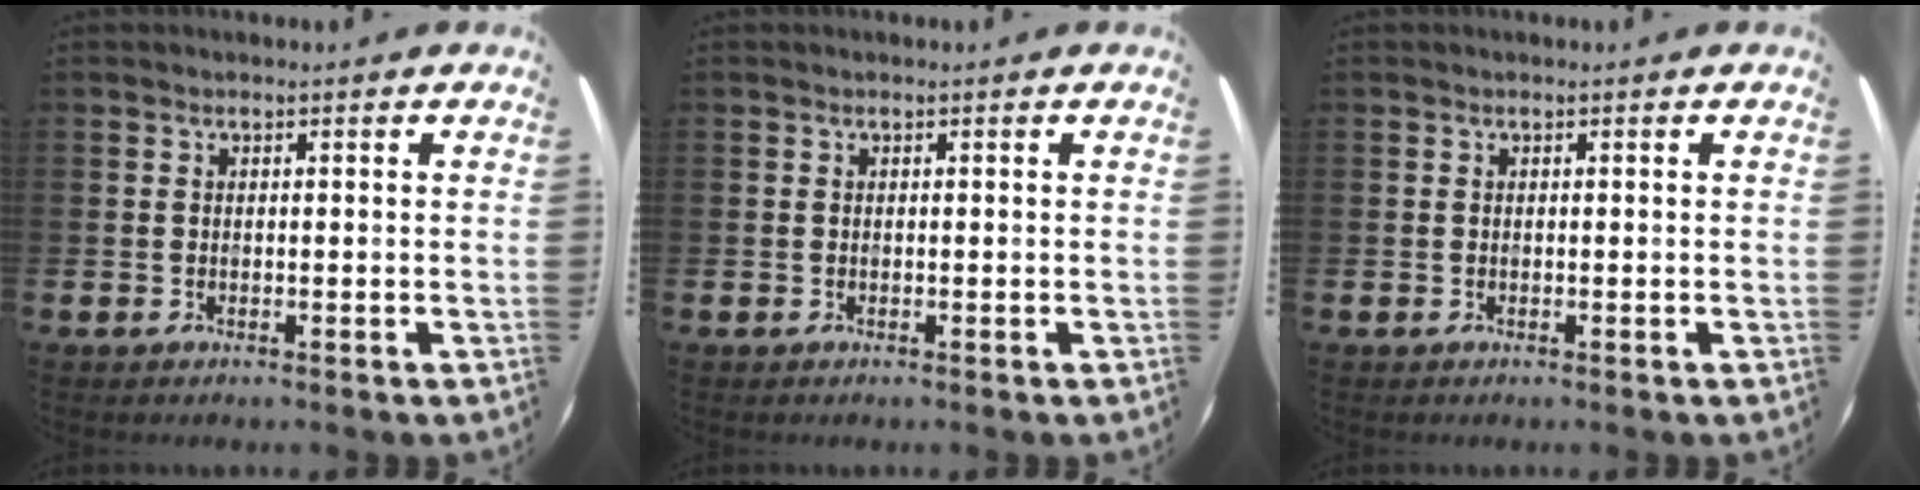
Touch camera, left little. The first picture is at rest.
{"total": 0.0}
{"total": 0.0}